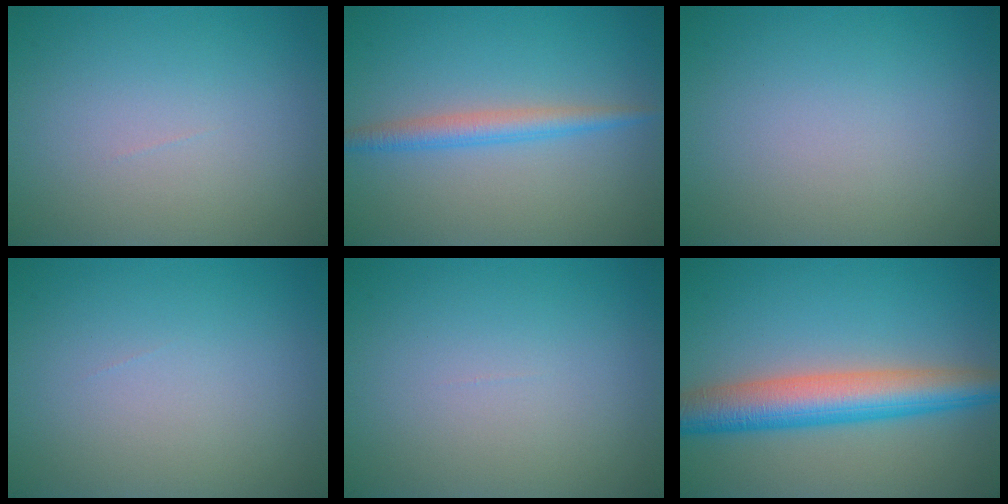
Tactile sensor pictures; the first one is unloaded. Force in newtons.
{"total": 2.5, "press": 2.5, "slide": 0.0}
{"total": 0.0}
{"total": 0.0}
{"total": 0.0}
{"total": 7.0, "press": 7.0, "slide": 0.2}